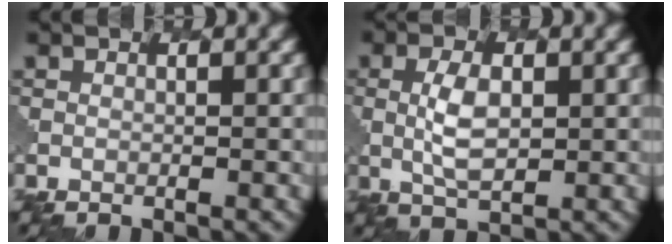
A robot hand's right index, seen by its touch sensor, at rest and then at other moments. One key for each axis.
{"total": 3.3, "fx": 0.6, "fy": 1.6, "fz": 2.8, "tx": -0.064, "ty": -0.002, "tz": 0.016}